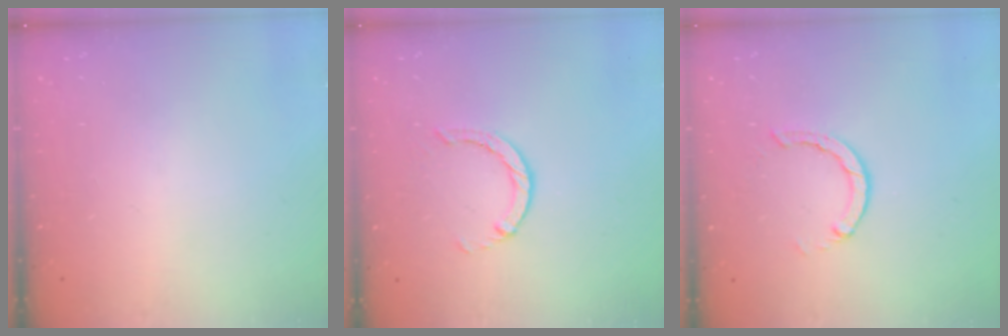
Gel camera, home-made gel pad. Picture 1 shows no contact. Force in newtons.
{"total": 1.4, "press": 1.4, "slide": 0.3}
{"total": 3.3, "press": 3.2, "slide": 0.4}